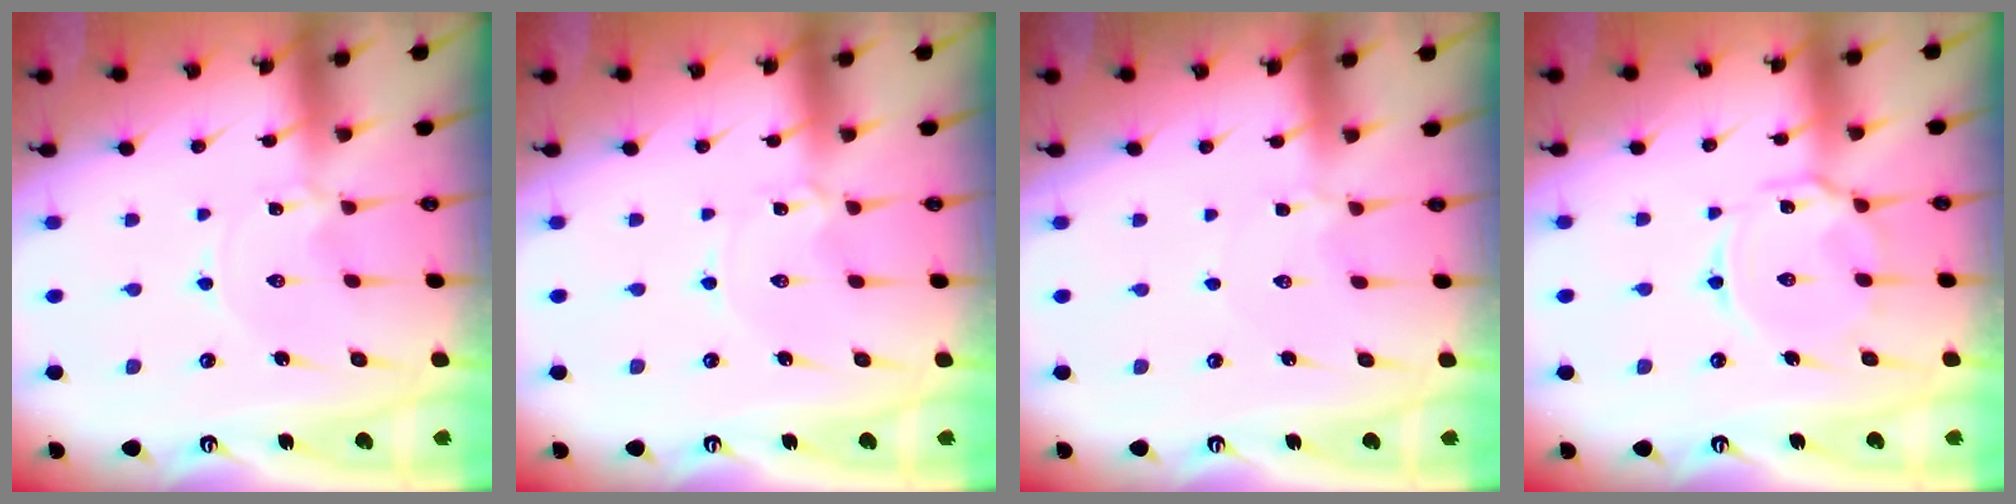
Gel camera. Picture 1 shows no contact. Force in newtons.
{"total": 0.0}
{"total": 2.2, "press": 2.1, "slide": 0.3}
{"total": 8.5, "press": 8.5, "slide": 0.7}